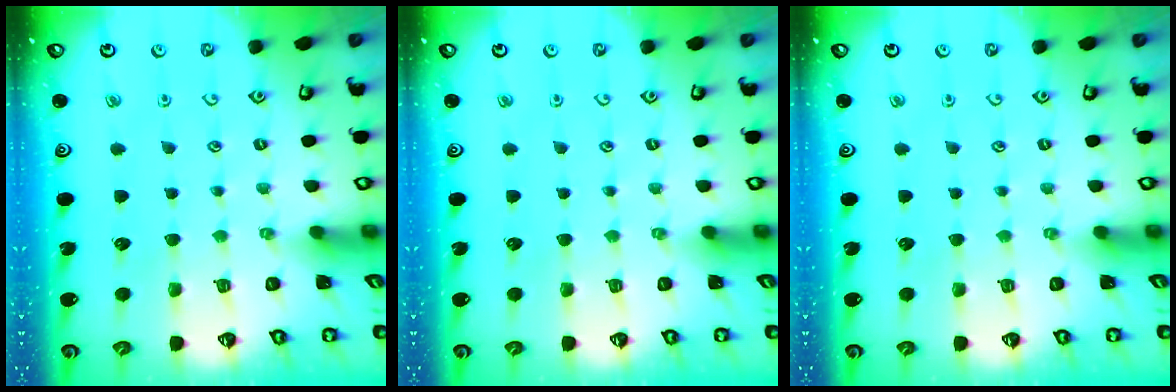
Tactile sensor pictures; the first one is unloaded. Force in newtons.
{"total": 0.0}
{"total": 0.0}